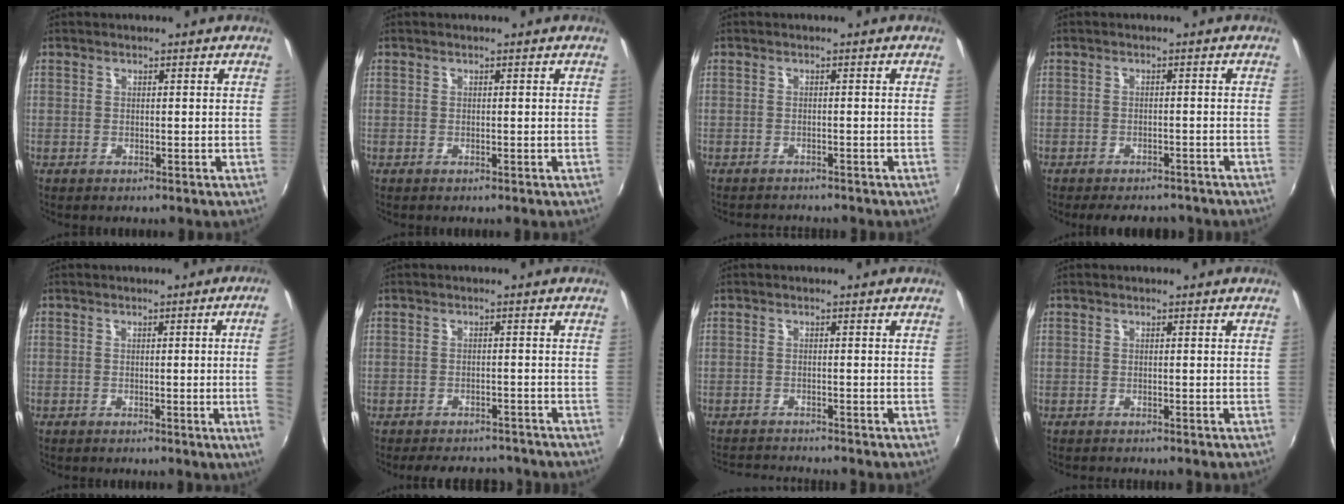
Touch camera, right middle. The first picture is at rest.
{"total": 0.0}
{"total": 3.2, "force": [-3.1, 0.4, 0.7], "torque": [-0.023, -0.011, -0.047]}
{"total": 8.5, "force": [-7.1, 3.1, 3.4], "torque": [-0.077, -0.011, -0.096]}
{"total": 6.1, "force": [-0.2, -1.8, 5.8], "torque": [-0.078, -0.011, 0.001]}
{"total": 11.2, "force": [-9.7, 3.9, 4.1], "torque": [-0.095, -0.003, -0.127]}
{"total": 4.9, "force": [-4.8, -0.1, 0.9], "torque": [-0.035, -0.007, -0.085]}
{"total": 1.3, "force": [-1.3, 0.0, 0.3], "torque": [-0.008, -0.008, -0.020]}